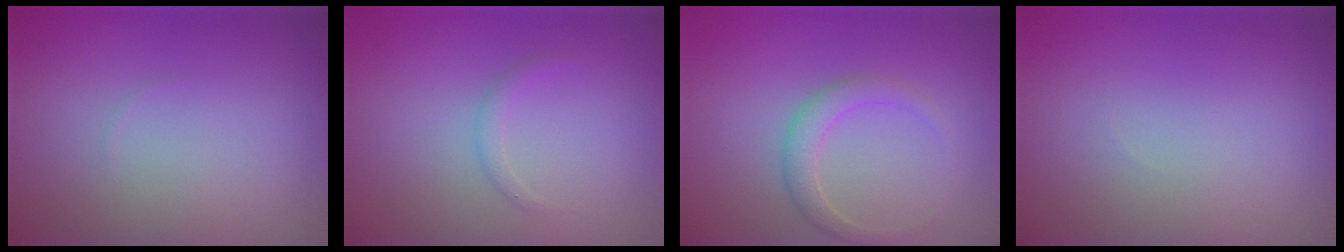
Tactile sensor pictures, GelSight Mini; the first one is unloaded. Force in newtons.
{"total": 0.9, "press": 0.9, "slide": 0.0}
{"total": 2.1, "press": 2.1, "slide": 0.1}
{"total": 0.0}